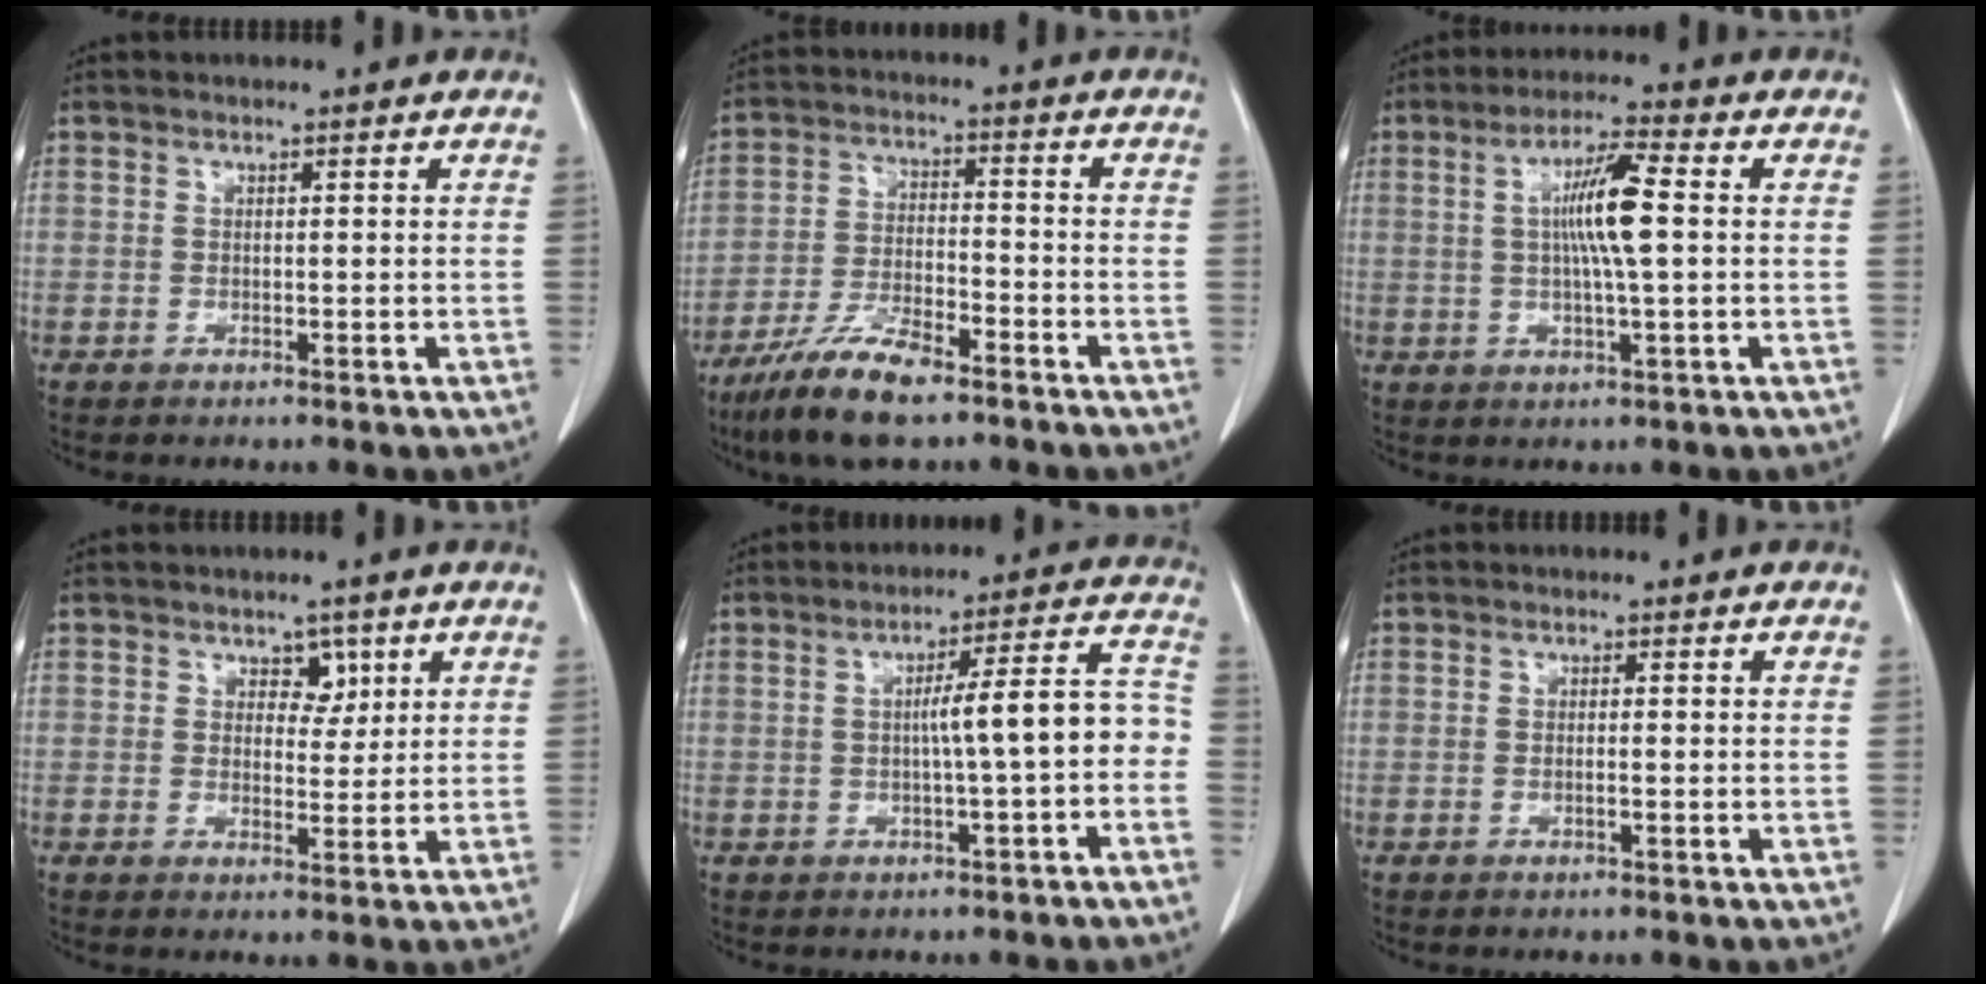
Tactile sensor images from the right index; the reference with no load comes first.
{"total": 10.4, "force": [-7.5, 2.1, 6.9], "torque": [-0.136, -0.020, -0.138]}
{"total": 8.1, "force": [0.9, 0.3, 8.1], "torque": [-0.148, 0.002, 0.012]}
{"total": 3.0, "force": [1.5, 2.0, 1.6], "torque": [-0.013, 0.002, 0.023]}
{"total": 7.8, "force": [-1.5, 0.6, 7.6], "torque": [-0.103, 0.034, -0.020]}
{"total": 0.7, "force": [-0.3, -0.1, 0.6], "torque": [-0.011, 0.002, -0.004]}